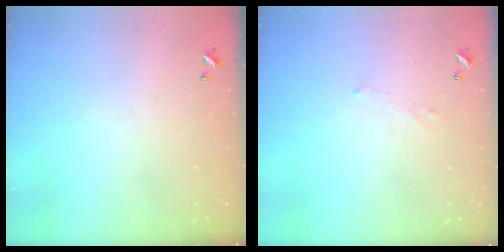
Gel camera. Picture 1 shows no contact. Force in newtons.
{"total": 0.8, "press": 0.6, "slide": 0.6}